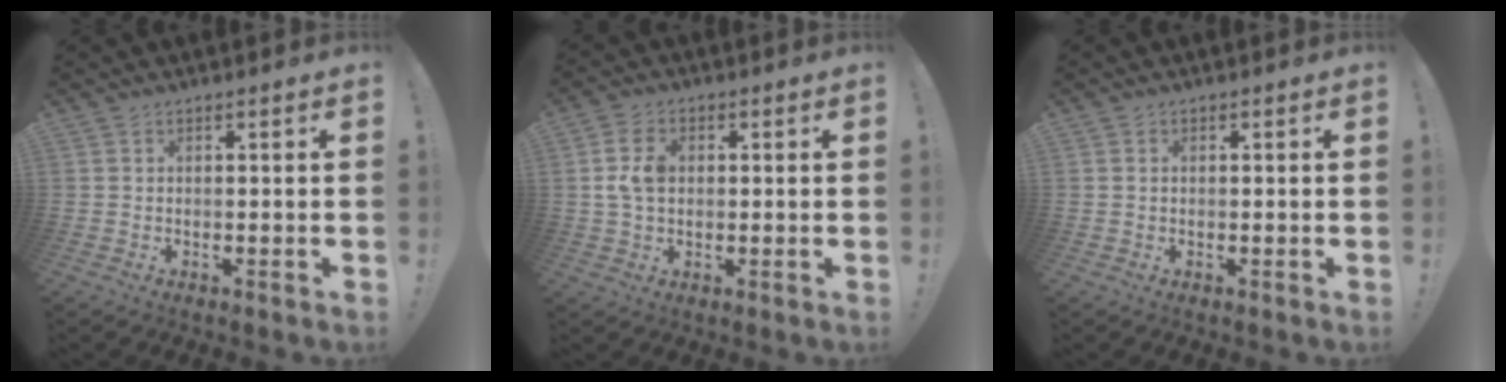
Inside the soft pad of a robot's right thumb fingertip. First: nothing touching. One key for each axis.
{"total": 7.5, "fx": 1.1, "fy": 5.1, "fz": 5.3, "tx": -0.105, "ty": 0.001, "tz": 0.018}
{"total": 0.6, "fx": 0.2, "fy": 0.6, "fz": 0.0, "tx": -0.002, "ty": 0.004, "tz": 0.003}